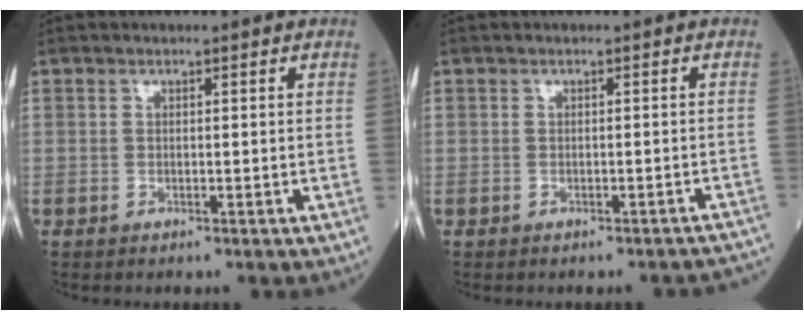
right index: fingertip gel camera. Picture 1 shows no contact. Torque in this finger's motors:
{"motor_torque": [-1.12, -0.48, -0.15, -0.08]}